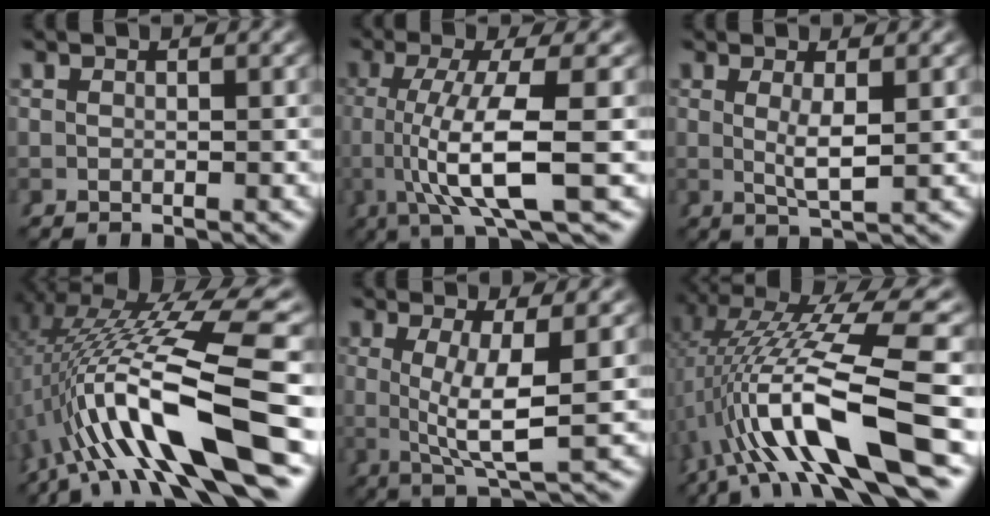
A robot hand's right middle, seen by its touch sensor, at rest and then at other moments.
{"total": 8.4, "force": [0.3, 2.3, 8.1], "torque": [-0.148, -0.016, 0.015]}
{"total": 2.4, "force": [0.6, -0.2, 2.3], "torque": [-0.044, -0.013, 0.019]}
{"total": 13.7, "force": [-0.9, 4.8, 12.8], "torque": [-0.216, 0.000, 0.000]}
{"total": 6.1, "force": [1.0, 1.0, 6.0], "torque": [-0.095, -0.013, 0.025]}
{"total": 12.5, "force": [-0.8, 4.1, 11.7], "torque": [-0.201, -0.007, 0.003]}